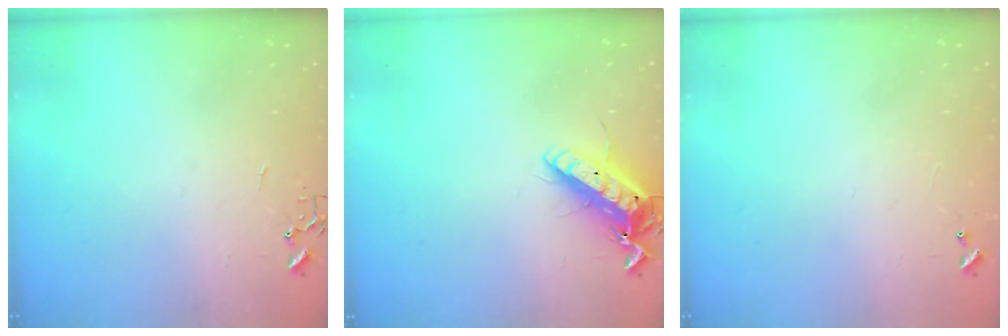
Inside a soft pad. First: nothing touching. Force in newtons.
{"total": 13.6, "press": 13.4, "slide": 2.0}
{"total": 4.1, "press": 4.1, "slide": 0.5}